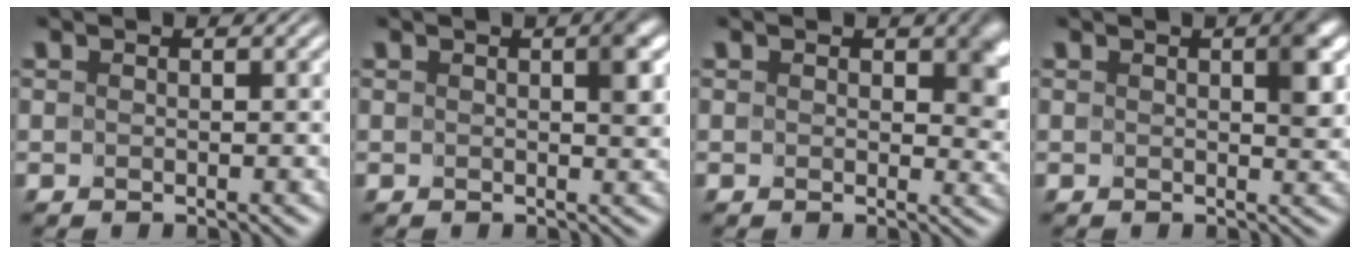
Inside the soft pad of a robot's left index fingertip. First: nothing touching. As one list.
[{"total": 2.3, "force": [0.4, 1.0, 2.0], "torque": [-0.021, 0.003, 0.004]}, {"total": 3.7, "force": [0.9, 2.3, 2.7], "torque": [-0.026, -0.004, 0.009]}, {"total": 3.0, "force": [0.6, 1.4, 2.6], "torque": [-0.031, 0.002, 0.007]}]